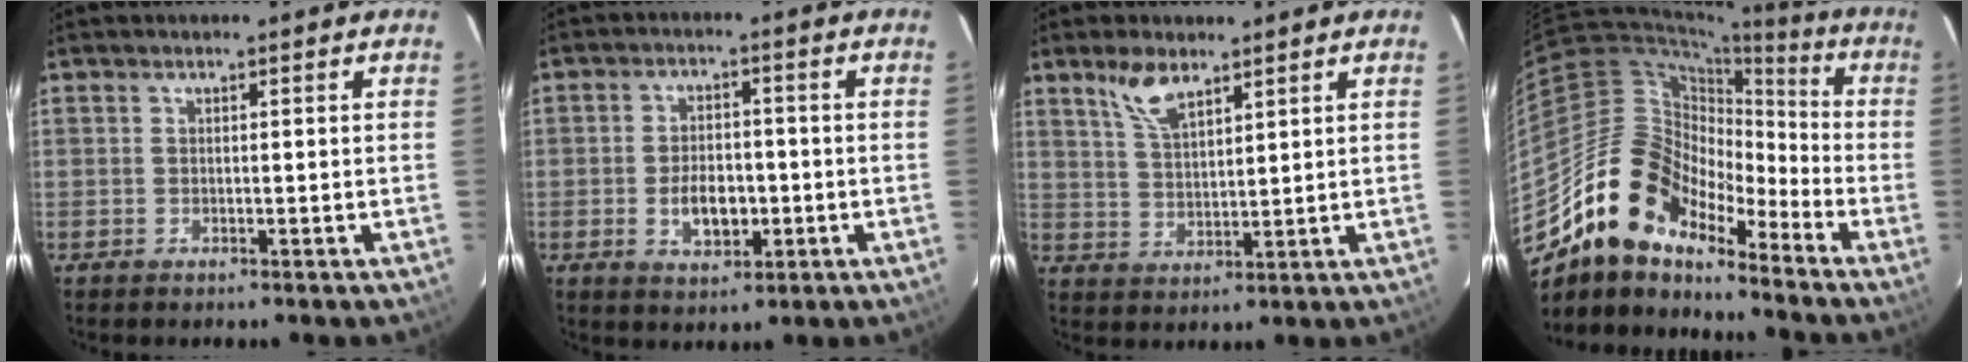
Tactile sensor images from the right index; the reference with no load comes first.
{"total": 6.9, "force": [-1.7, 4.1, 5.2], "torque": [-0.099, 0.002, -0.020]}
{"total": 6.3, "force": [4.4, 2.5, 3.8], "torque": [-0.071, 0.005, 0.091]}
{"total": 15.8, "force": [-12.4, 7.3, 6.7], "torque": [-0.123, 0.016, -0.238]}